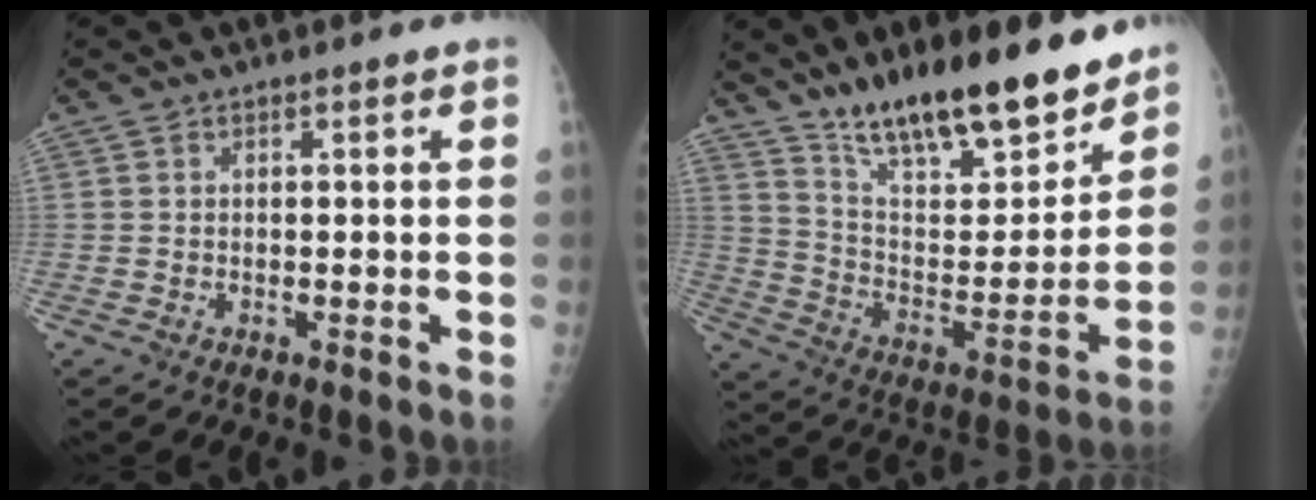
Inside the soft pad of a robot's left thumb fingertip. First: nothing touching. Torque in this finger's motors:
{"motor_torque": [0.31, 0.28, 1.43, -1.35, 0.11]}